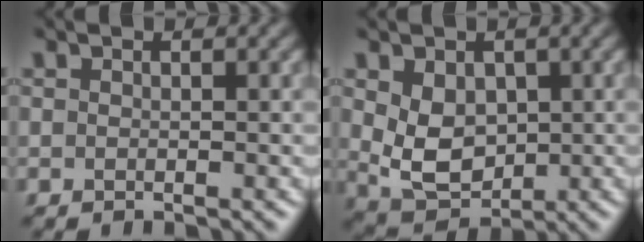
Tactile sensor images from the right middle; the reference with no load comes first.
{"total": 4.9, "force": [0.5, 3.6, 3.3], "torque": [-0.067, -0.008, 0.018]}